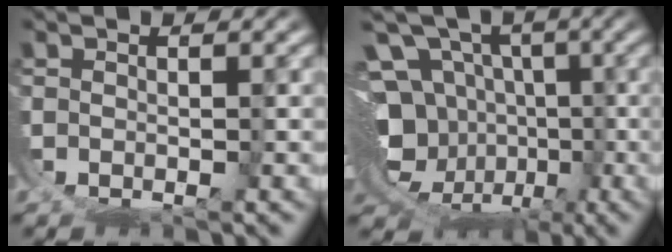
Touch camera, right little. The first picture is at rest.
{"total": 14.5, "force": [-1.4, 12.5, 7.2], "torque": [-0.154, -0.054, -0.017]}